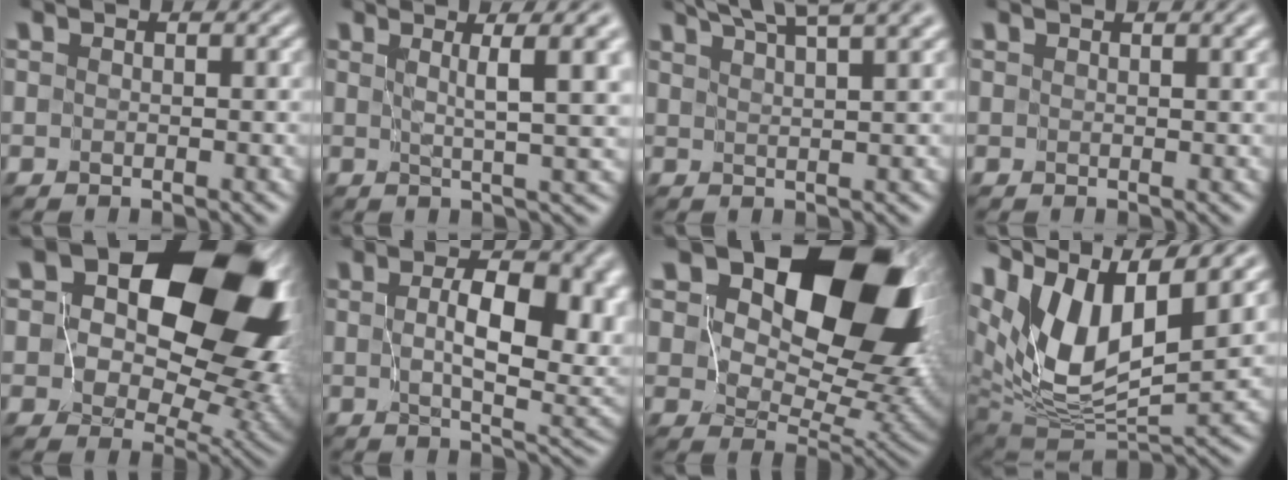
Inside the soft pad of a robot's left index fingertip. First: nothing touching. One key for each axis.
{"total": 6.4, "fx": 2.4, "fy": 1.1, "fz": 5.8, "tx": -0.060, "ty": 0.013, "tz": 0.036}
{"total": 8.4, "fx": 6.6, "fy": 1.9, "fz": 4.9, "tx": -0.050, "ty": 0.035, "tz": 0.062}
{"total": 2.0, "fx": 1.4, "fy": 0.4, "fz": 1.4, "tx": -0.013, "ty": -0.003, "tz": 0.013}
{"total": 19.5, "fx": 6.9, "fy": 12.6, "fz": 13.2, "tx": -0.168, "ty": 0.037, "tz": 0.104}
{"total": 9.1, "fx": 0.9, "fy": 4.2, "fz": 8.0, "tx": -0.101, "ty": 0.001, "tz": 0.017}
{"total": 17.6, "fx": 8.3, "fy": 9.9, "fz": 11.9, "tx": -0.164, "ty": 0.021, "tz": 0.124}
{"total": 11.7, "fx": 6.4, "fy": 4.7, "fz": 8.6, "tx": -0.178, "ty": 0.015, "tz": 0.112}